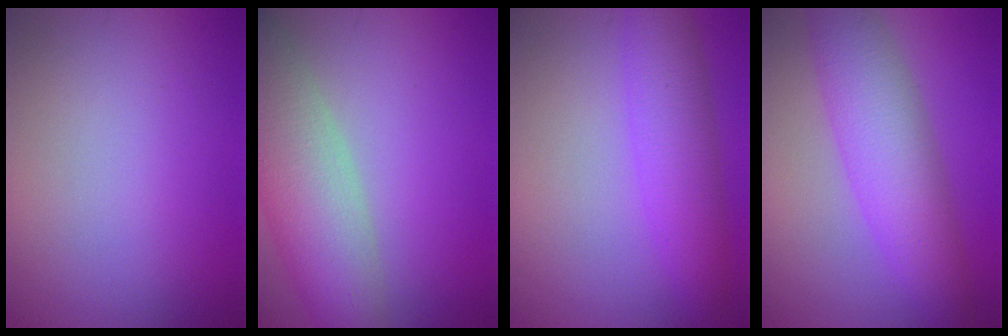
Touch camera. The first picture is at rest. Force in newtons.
{"total": 7.4, "press": 7.4, "slide": 0.6}
{"total": 4.7, "press": 4.7, "slide": 0.1}
{"total": 6.7, "press": 6.7, "slide": 0.1}